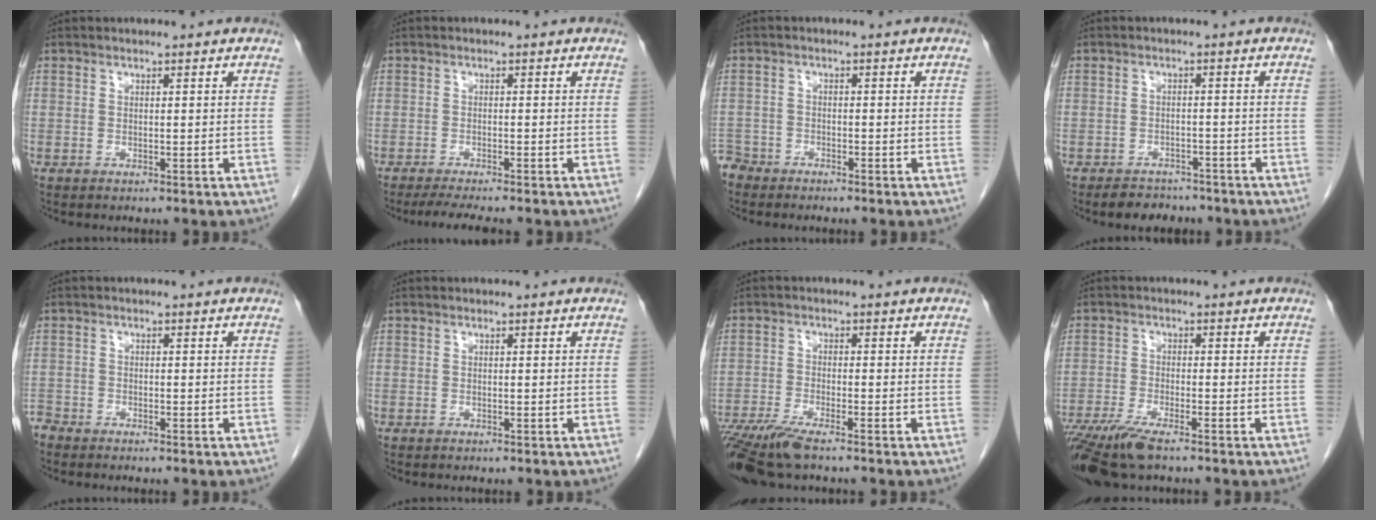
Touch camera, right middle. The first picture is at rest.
{"total": 4.9, "force": [-4.2, 0.1, 2.7], "torque": [-0.038, -0.012, -0.066]}
{"total": 3.1, "force": [-2.8, 1.1, -0.4], "torque": [0.007, 0.000, -0.057]}
{"total": 4.6, "force": [-3.9, 2.3, 0.8], "torque": [-0.011, 0.004, -0.055]}
{"total": 1.7, "force": [-1.7, 0.3, -0.1], "torque": [0.003, -0.004, -0.032]}
{"total": 0.0}
{"total": 8.7, "force": [-6.7, 0.8, 5.5], "torque": [-0.098, -0.021, -0.119]}
{"total": 8.7, "force": [-6.4, 1.2, 5.8], "torque": [-0.105, -0.020, -0.113]}